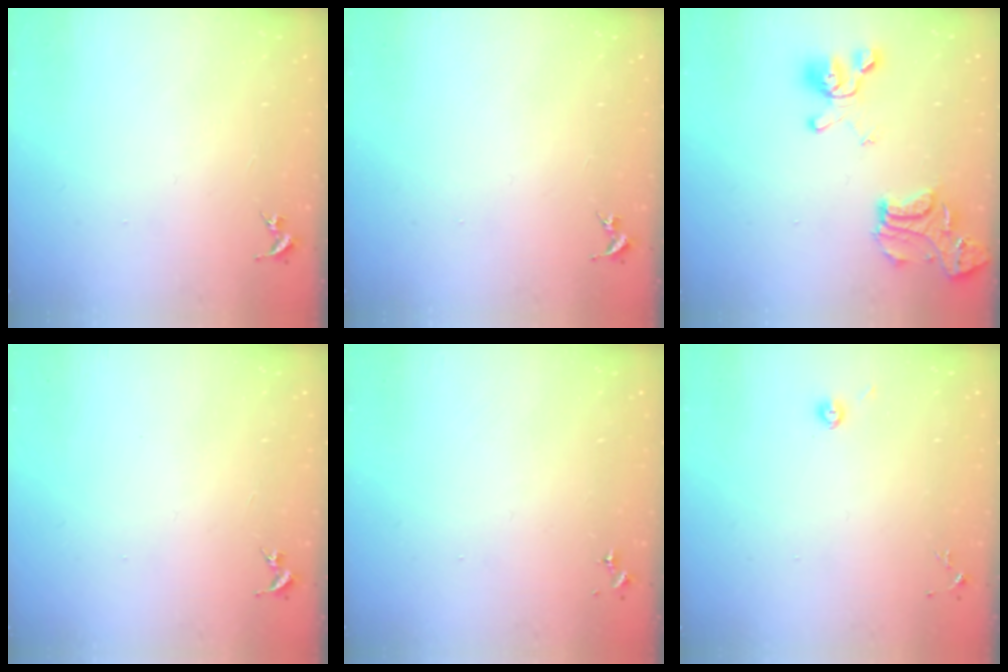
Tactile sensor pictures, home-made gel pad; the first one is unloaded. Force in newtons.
{"total": 0.0}
{"total": 17.1, "press": 17.0, "slide": 1.7}
{"total": 0.0}
{"total": 0.0}
{"total": 2.9, "press": 2.8, "slide": 1.0}